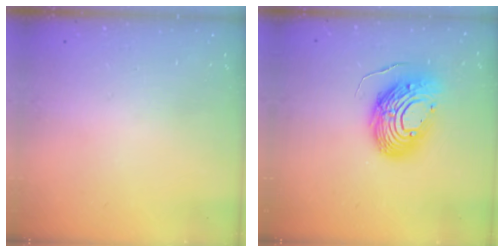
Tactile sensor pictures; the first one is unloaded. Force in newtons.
{"total": 14.7, "press": 14.6, "slide": 1.4}